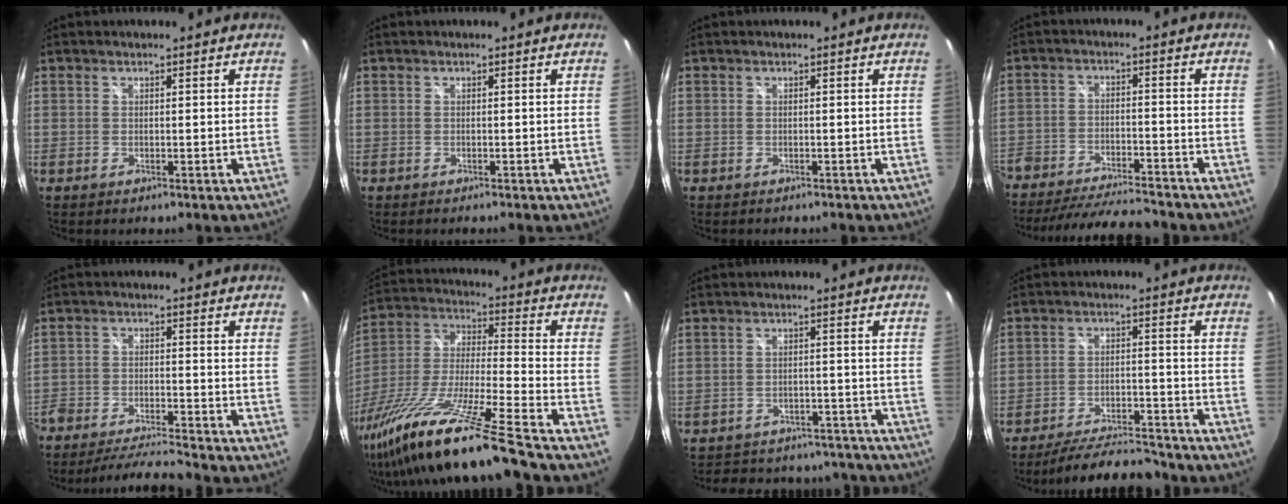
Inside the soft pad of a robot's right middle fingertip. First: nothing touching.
{"total": 0.8, "force": [-0.8, 0.1, 0.3], "torque": [-0.006, -0.006, -0.014]}
{"total": 1.2, "force": [-1.0, 0.4, 0.3], "torque": [-0.011, -0.005, -0.014]}
{"total": 18.0, "force": [-15.2, 5.1, 8.1], "torque": [-0.183, -0.021, -0.236]}
{"total": 12.7, "force": [-11.5, 1.5, 5.3], "torque": [-0.127, -0.016, -0.203]}
{"total": 26.8, "force": [-20.1, -0.3, 17.8], "torque": [-0.319, -0.059, -0.359]}
{"total": 18.2, "force": [-15.8, 7.2, 5.3], "torque": [-0.114, 0.032, -0.189]}
{"total": 12.4, "force": [-11.5, 2.1, 4.2], "torque": [-0.093, 0.006, -0.171]}